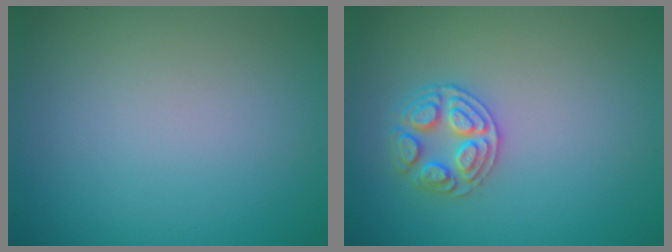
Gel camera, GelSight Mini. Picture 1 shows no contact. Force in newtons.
{"total": 2.6, "press": 2.6, "slide": 0.2}